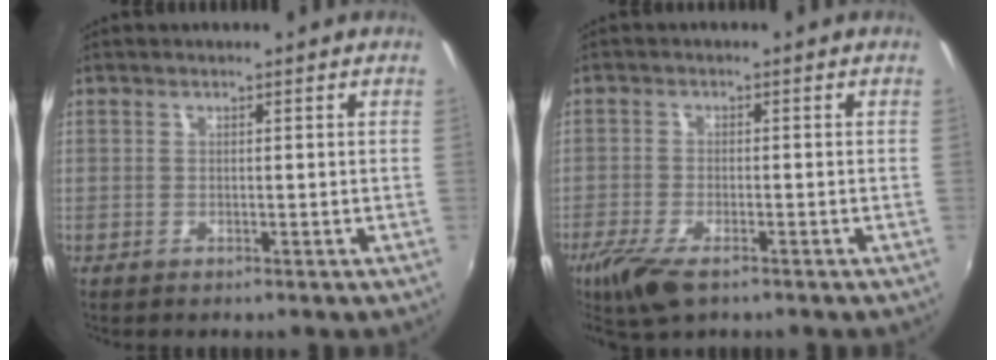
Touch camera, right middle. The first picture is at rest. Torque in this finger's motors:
{"motor_torque": [1.10, -1.04, 0.50, 0.13]}